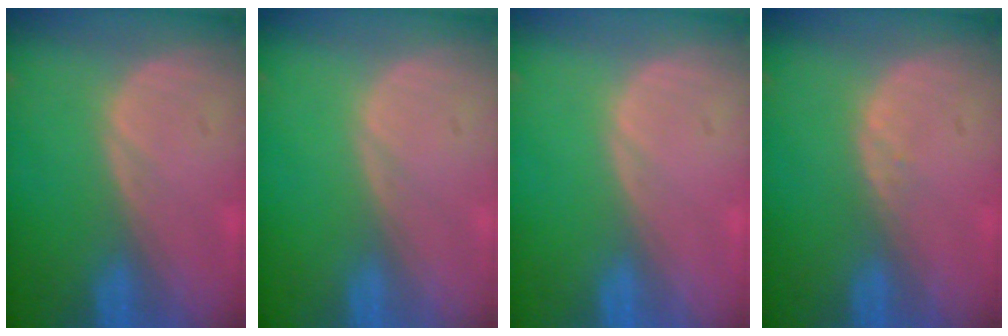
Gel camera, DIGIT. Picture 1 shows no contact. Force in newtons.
{"total": 0.0}
{"total": 0.0}
{"total": 0.7, "press": 0.6, "slide": 0.2}